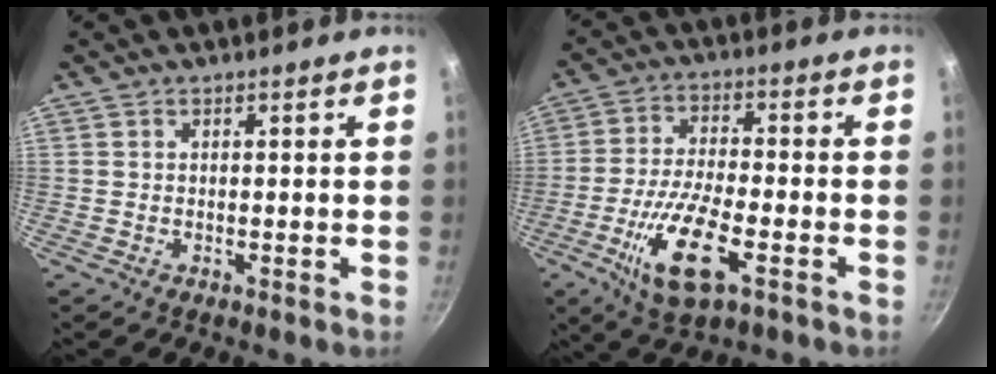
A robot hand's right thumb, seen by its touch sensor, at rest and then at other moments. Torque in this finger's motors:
{"motor_torque": [1.96, 1.76, 1.21, -1.41, 0.36]}